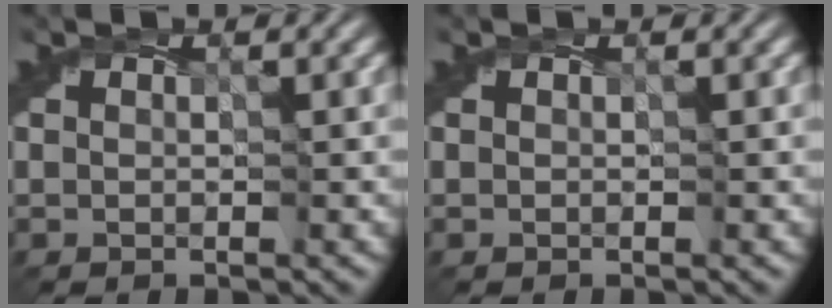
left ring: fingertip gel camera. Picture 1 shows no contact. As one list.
[{"total": 0.0}]